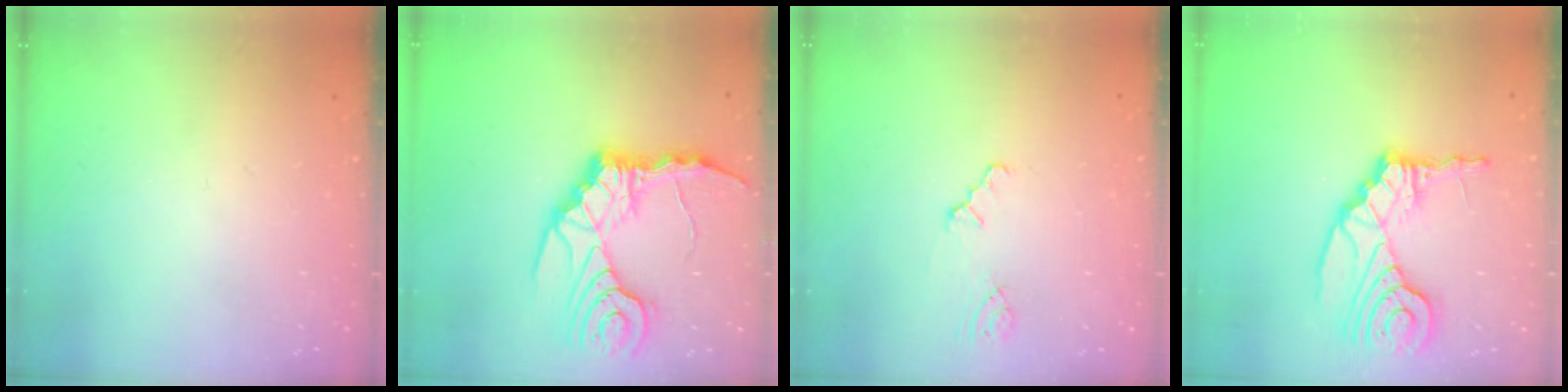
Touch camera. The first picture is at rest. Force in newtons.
{"total": 14.3, "press": 14.1, "slide": 2.0}
{"total": 0.8, "press": 0.8, "slide": 0.2}
{"total": 15.0, "press": 14.8, "slide": 2.3}